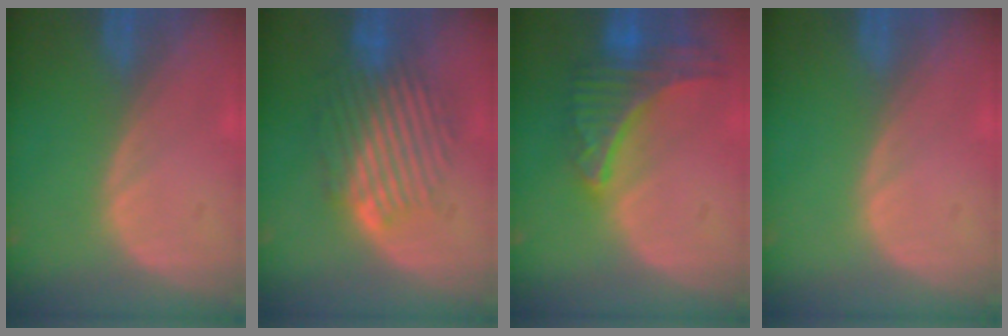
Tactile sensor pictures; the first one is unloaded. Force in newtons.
{"total": 8.9, "press": 8.3, "slide": 3.2}
{"total": 9.1, "press": 8.0, "slide": 4.3}
{"total": 0.0}